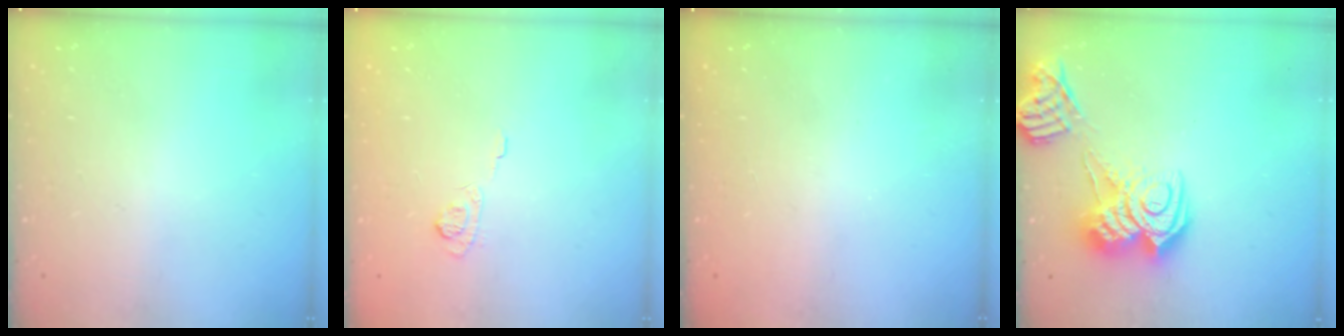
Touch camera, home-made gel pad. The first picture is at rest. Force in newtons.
{"total": 6.2, "press": 6.1, "slide": 1.5}
{"total": 2.4, "press": 2.3, "slide": 0.7}
{"total": 15.0, "press": 14.9, "slide": 1.8}